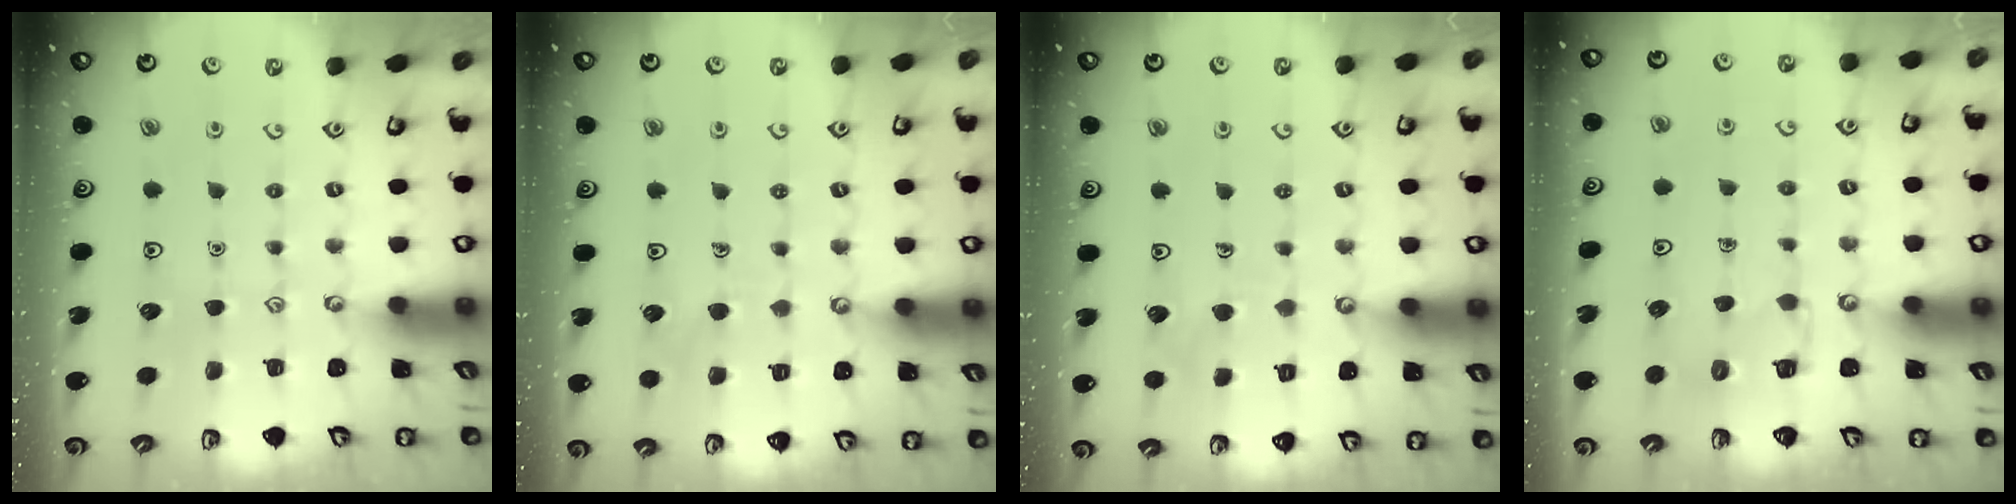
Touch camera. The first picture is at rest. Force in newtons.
{"total": 5.0, "press": 5.0, "slide": 0.5}
{"total": 5.8, "press": 5.8, "slide": 0.4}
{"total": 2.8, "press": 2.8, "slide": 0.2}